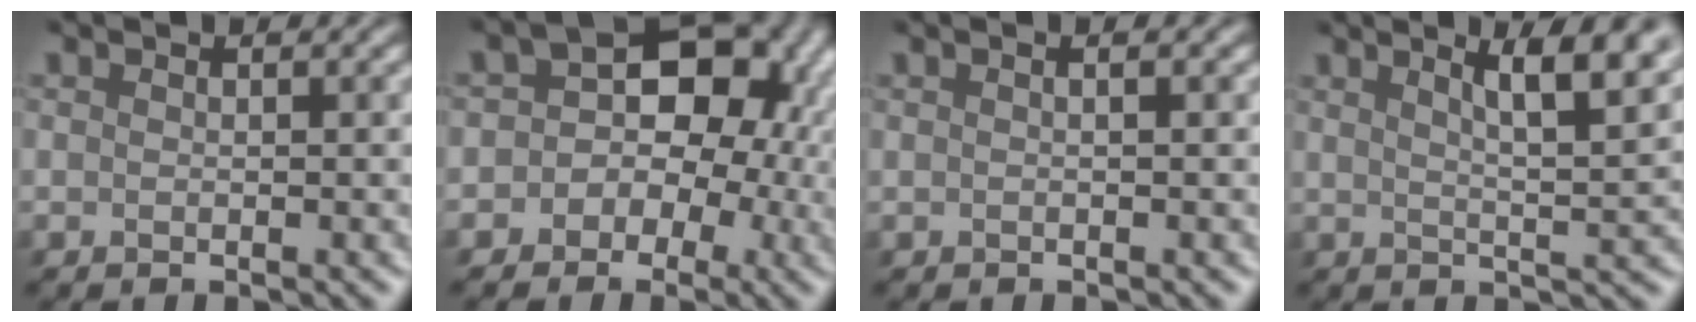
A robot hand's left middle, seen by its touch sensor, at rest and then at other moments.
{"total": 11.3, "force": [-0.5, 9.2, 6.6], "torque": [-0.029, 0.042, -0.053]}
{"total": 0.9, "force": [0.3, 0.3, 0.8], "torque": [-0.011, -0.001, 0.000]}
{"total": 7.9, "force": [4.2, 2.1, 6.3], "torque": [-0.051, 0.033, 0.038]}